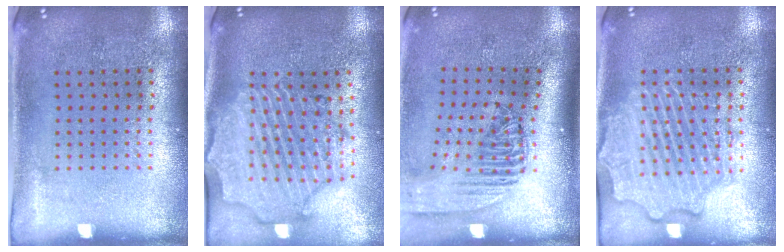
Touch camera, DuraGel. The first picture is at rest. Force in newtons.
{"total": 2.9, "press": 2.6, "slide": 1.3}
{"total": 2.4, "press": 1.8, "slide": 1.6}
{"total": 4.1, "press": 4.1, "slide": 0.6}